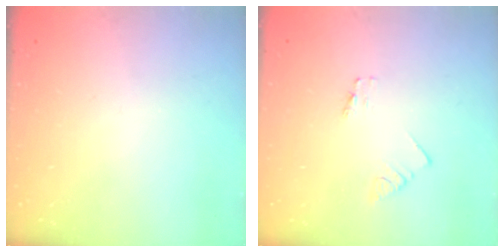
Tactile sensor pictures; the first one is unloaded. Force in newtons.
{"total": 0.0}